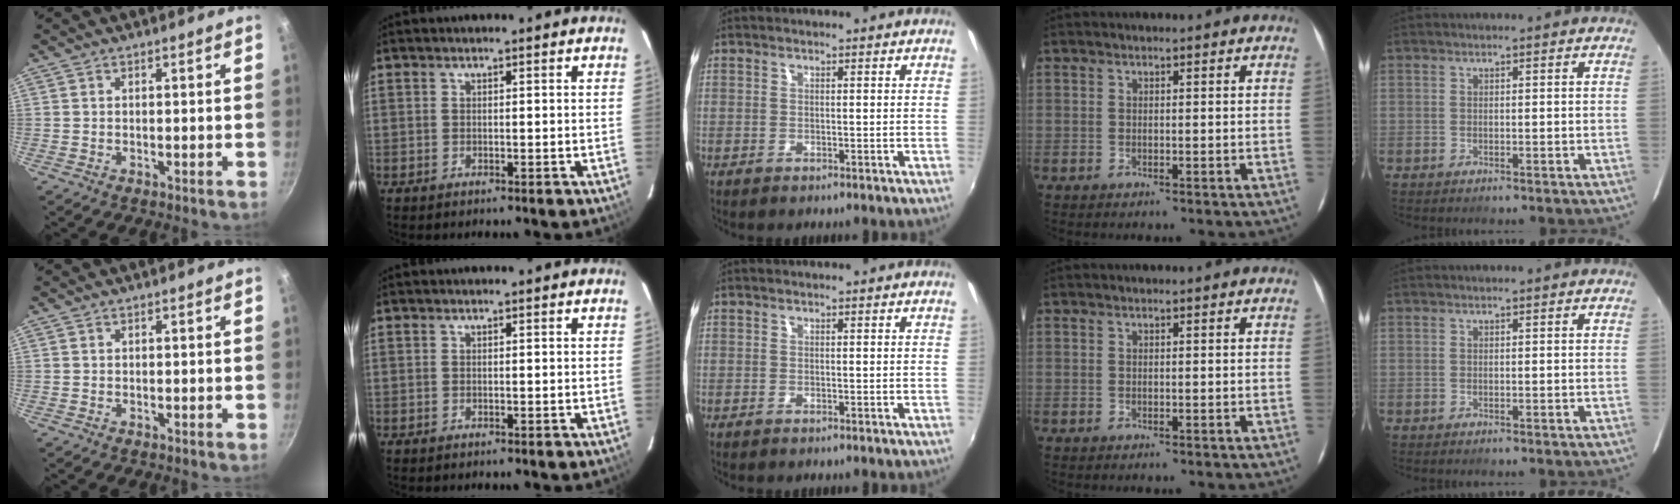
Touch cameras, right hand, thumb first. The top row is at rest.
{}